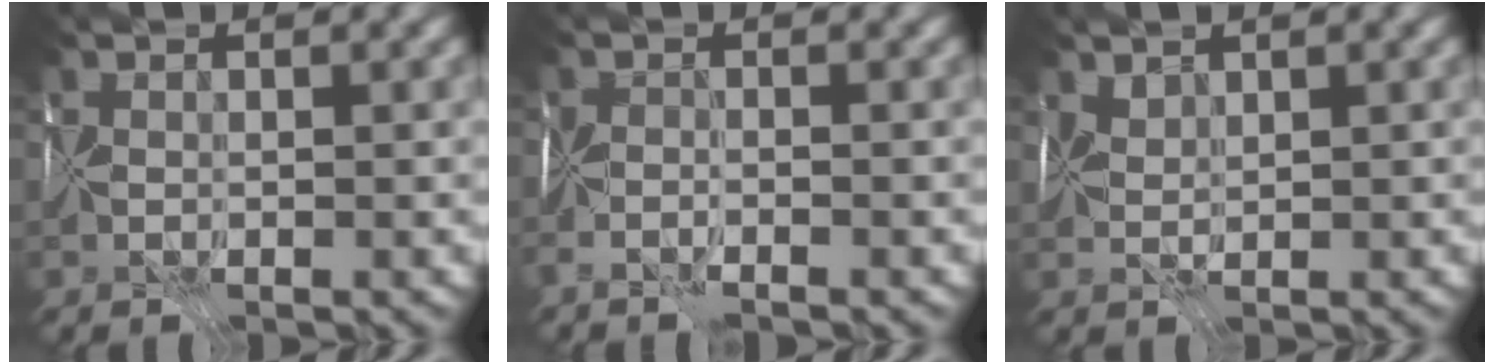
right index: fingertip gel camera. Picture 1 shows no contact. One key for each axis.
{"total": 2.3, "fx": -2.0, "fy": 0.3, "fz": 1.2, "tx": -0.024, "ty": -0.003, "tz": -0.050}
{"total": 1.5, "fx": 1.3, "fy": 0.5, "fz": 0.5, "tx": -0.017, "ty": 0.006, "tz": 0.026}